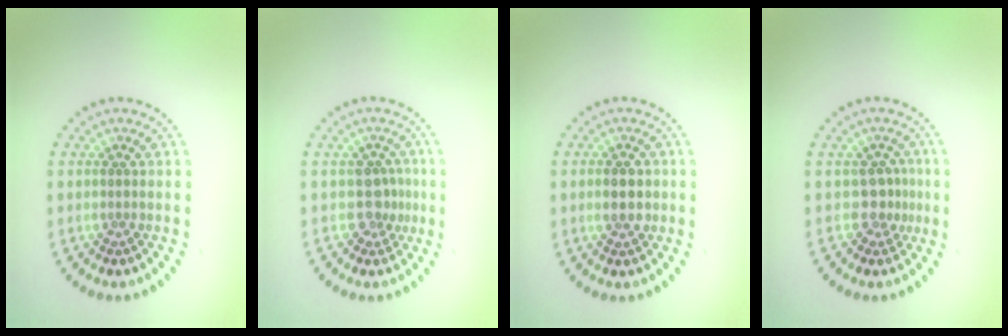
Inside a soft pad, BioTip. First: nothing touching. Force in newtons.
{"total": 2.0, "press": 1.6, "slide": 1.3}
{"total": 2.8, "press": 2.8, "slide": 0.1}
{"total": 2.0, "press": 1.4, "slide": 1.4}